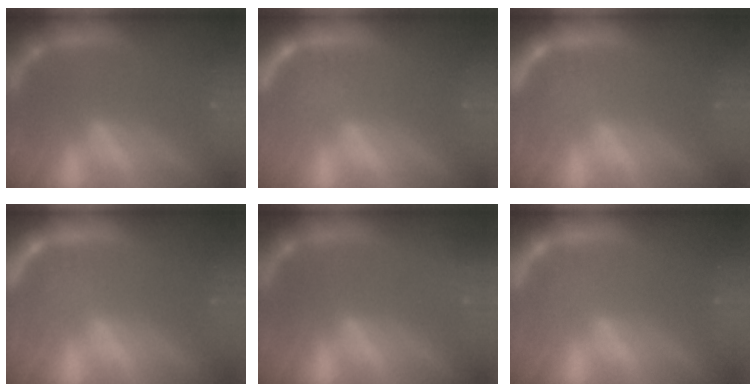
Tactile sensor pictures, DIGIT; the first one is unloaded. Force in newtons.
{"total": 3.0}
{"total": 2.5}
{"total": 2.5}
{"total": 2.4}
{"total": 1.4}